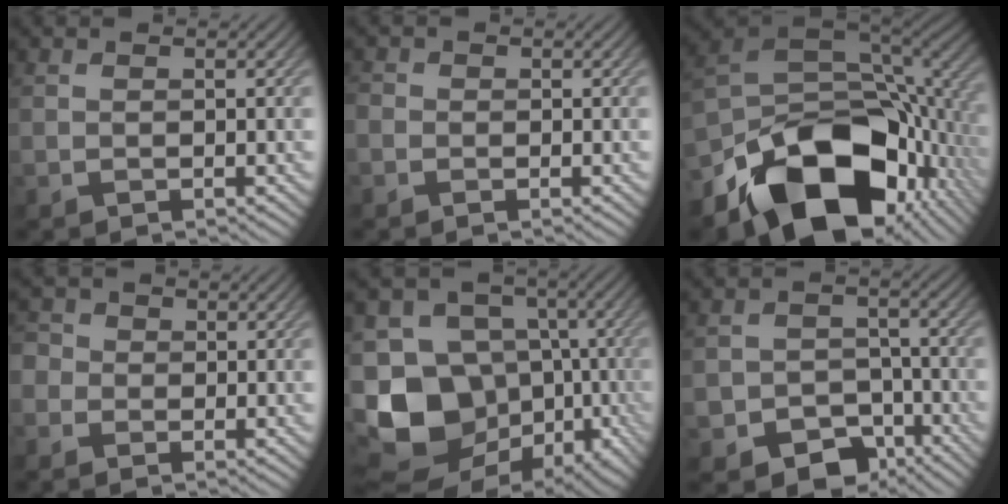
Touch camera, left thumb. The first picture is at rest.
{"total": 1.4, "force": [-0.7, 1.2, 0.3], "torque": [-0.003, -0.005, -0.021]}
{"total": 17.8, "force": [-8.9, 10.5, 11.2], "torque": [-0.193, -0.036, -0.141]}
{"total": 2.8, "force": [-0.4, 2.7, 0.6], "torque": [-0.016, 0.011, -0.025]}
{"total": 16.6, "force": [-5.9, 12.8, 8.8], "torque": [-0.206, -0.013, -0.097]}
{"total": 7.9, "force": [-5.2, 5.2, 2.8], "torque": [-0.048, -0.018, -0.087]}